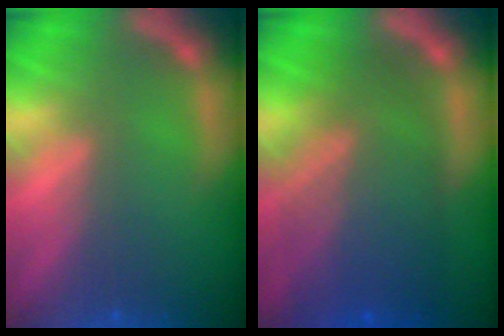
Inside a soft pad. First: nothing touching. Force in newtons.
{"total": 9.5}